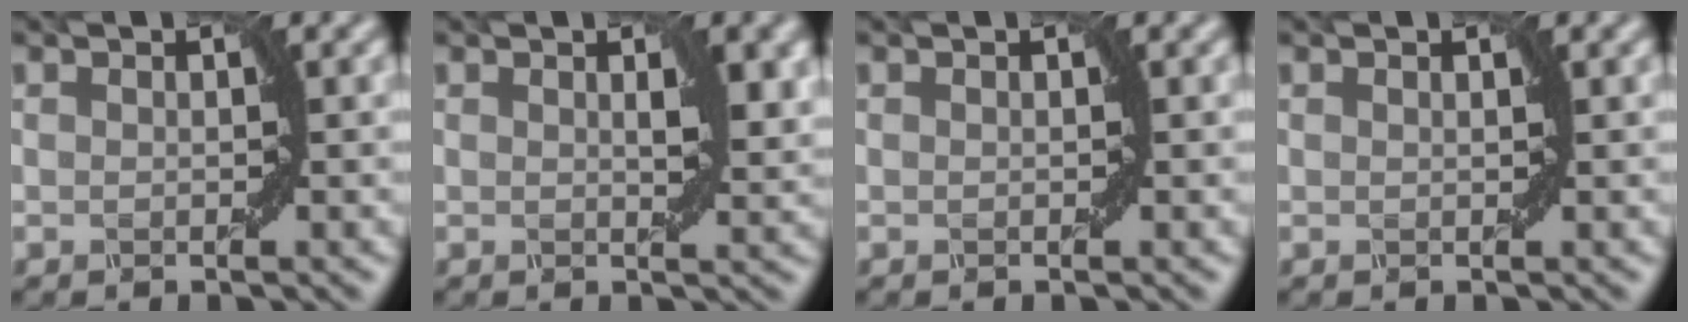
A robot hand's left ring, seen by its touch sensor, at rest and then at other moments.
{"total": 2.3, "force": [0.8, 0.7, 2.0], "torque": [-0.022, 0.000, 0.016]}
{"total": 0.0}
{"total": 0.0}